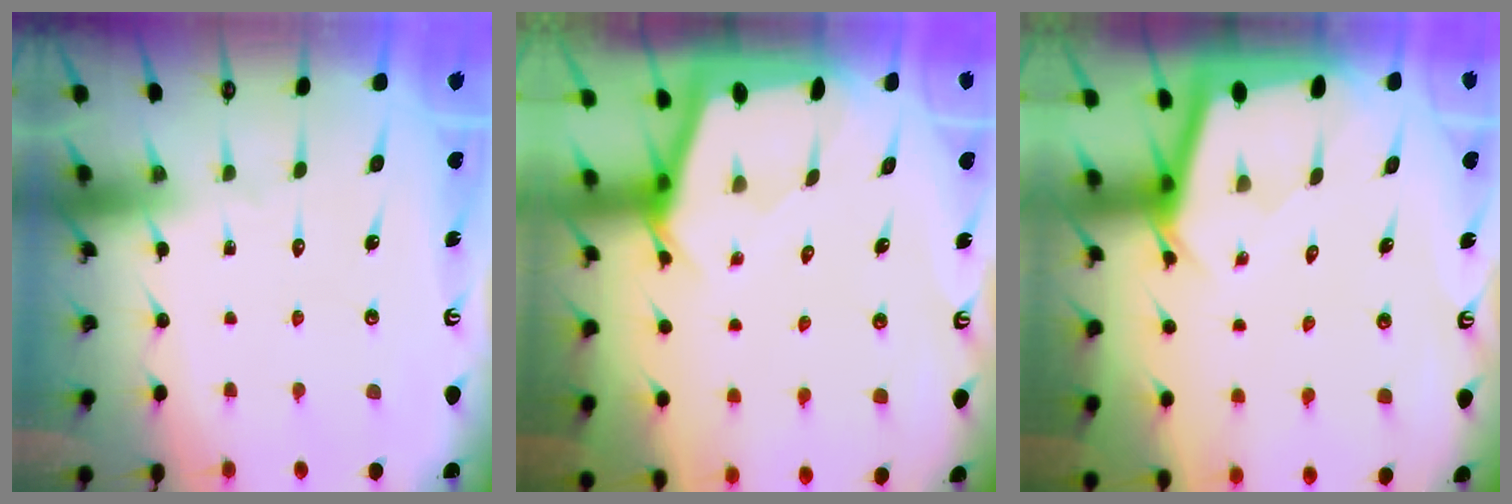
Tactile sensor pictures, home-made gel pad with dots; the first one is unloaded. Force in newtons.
{"total": 1.9, "press": 1.9, "slide": 0.1}
{"total": 2.3, "press": 2.3, "slide": 0.2}